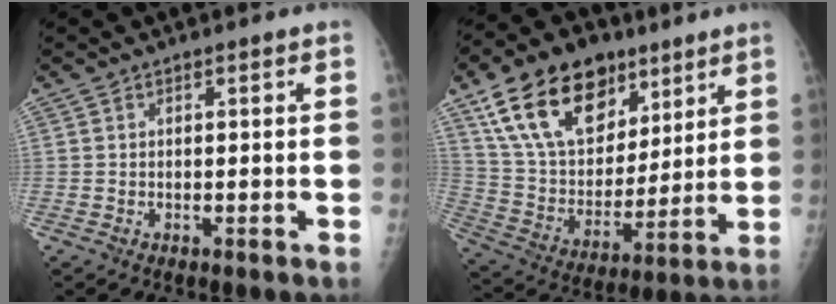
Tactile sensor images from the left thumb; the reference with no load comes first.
{"total": 22.2, "force": [12.7, 13.6, 12.1], "torque": [-0.181, -0.033, 0.231]}